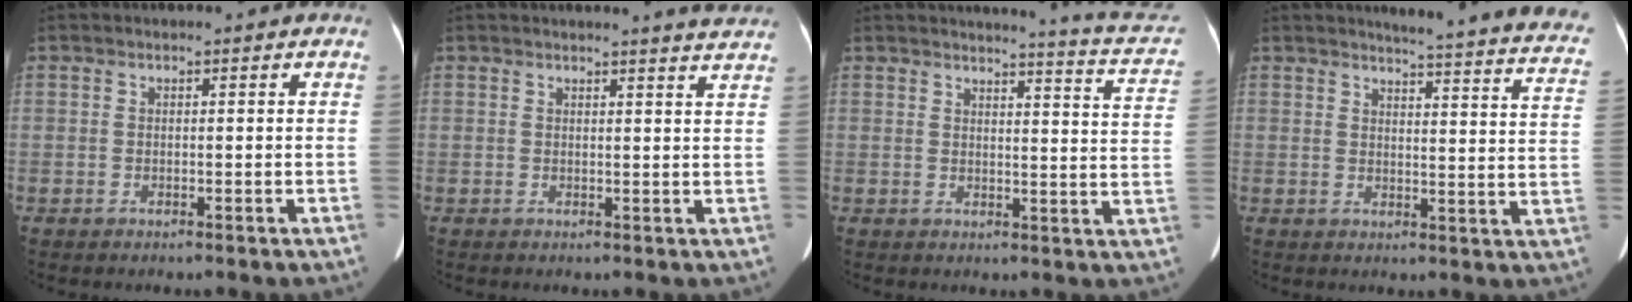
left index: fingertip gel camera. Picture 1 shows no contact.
{"total": 5.2, "force": [5.0, -0.5, 1.4], "torque": [-0.021, -0.009, 0.037]}
{"total": 11.2, "force": [10.6, 0.0, 3.6], "torque": [-0.036, -0.057, 0.094]}
{"total": 21.8, "force": [20.3, 0.9, 7.8], "torque": [-0.086, -0.094, 0.210]}